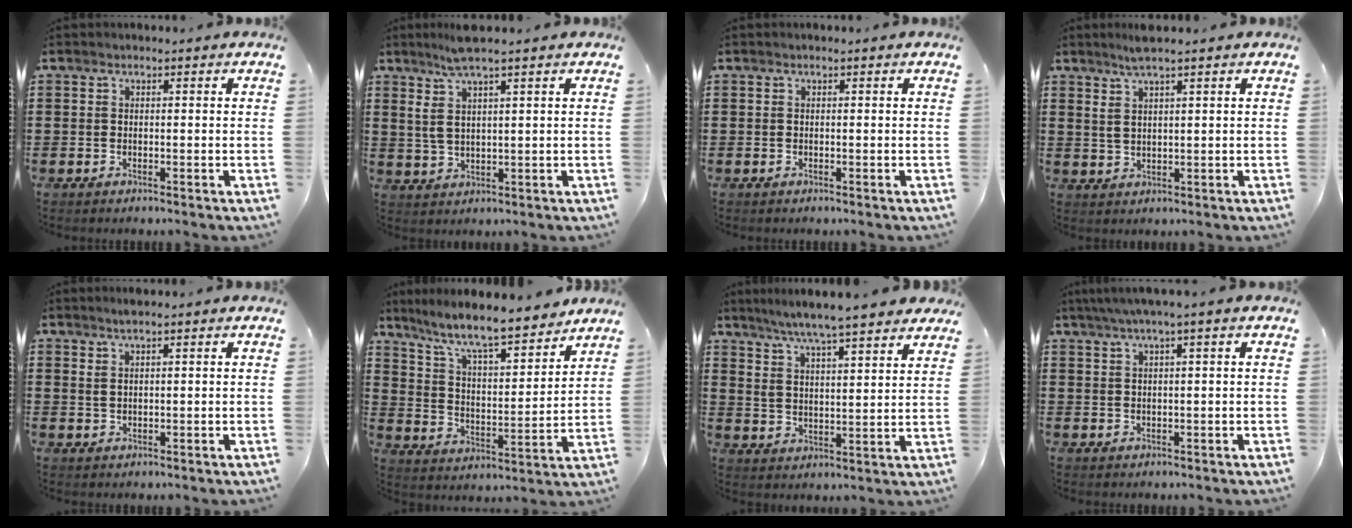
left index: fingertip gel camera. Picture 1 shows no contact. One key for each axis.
{"total": 5.4, "fx": 3.3, "fy": 0.7, "fz": 4.3, "tx": -0.098, "ty": -0.003, "tz": 0.055}
{"total": 0.0}
{"total": 3.4, "fx": 2.1, "fy": 0.4, "fz": 2.6, "tx": -0.055, "ty": 0.003, "tz": 0.037}
{"total": 1.7, "fx": 1.1, "fy": 0.3, "fz": 1.2, "tx": -0.025, "ty": 0.002, "tz": 0.020}
{"total": 9.0, "fx": 7.8, "fy": 0.8, "fz": 4.4, "tx": -0.115, "ty": -0.047, "tz": 0.129}
{"total": 6.4, "fx": 5.8, "fy": 0.0, "fz": 2.7, "tx": -0.075, "ty": -0.027, "tz": 0.100}
{"total": 2.2, "fx": 1.0, "fy": -0.3, "fz": 2.0, "tx": -0.036, "ty": -0.001, "tz": 0.017}